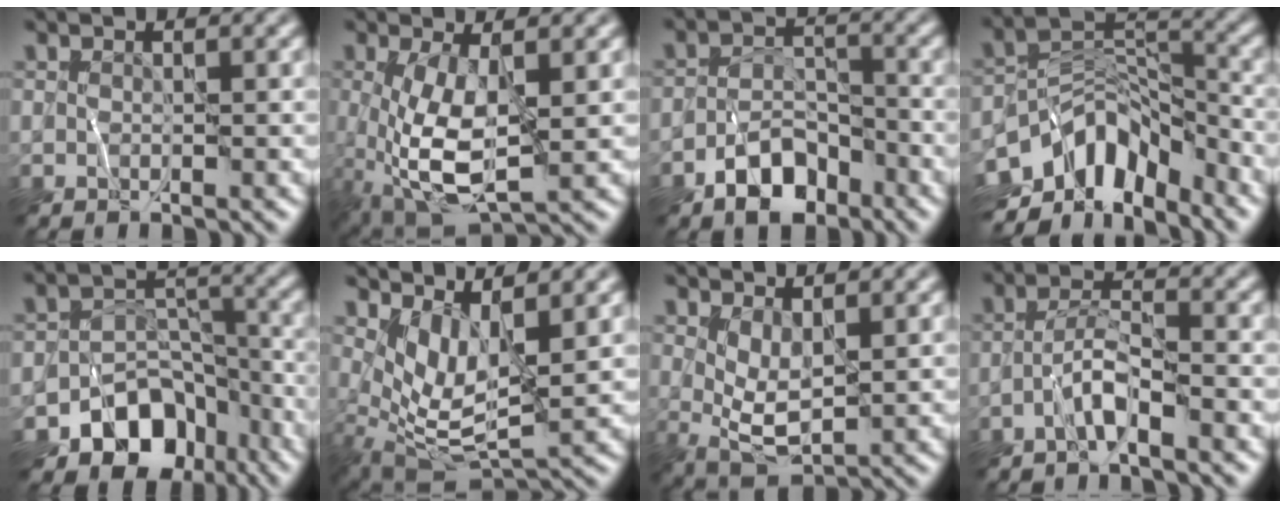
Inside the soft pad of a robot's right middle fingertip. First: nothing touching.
{"total": 7.1, "force": [-0.4, 2.8, 6.5], "torque": [-0.153, -0.014, -0.005]}
{"total": 4.6, "force": [-3.0, 2.6, 2.4], "torque": [-0.029, 0.002, -0.061]}
{"total": 9.4, "force": [-5.7, 5.2, 5.4], "torque": [-0.075, 0.006, -0.111]}
{"total": 8.8, "force": [-5.6, 6.1, 3.2], "torque": [-0.026, 0.000, -0.085]}
{"total": 4.8, "force": [2.2, 1.7, 3.9], "torque": [-0.089, -0.018, 0.047]}
{"total": 3.0, "force": [1.1, 1.1, 2.5], "torque": [-0.052, -0.010, 0.027]}
{"total": 2.4, "force": [-1.7, 0.2, 1.7], "torque": [-0.034, 0.013, -0.039]}